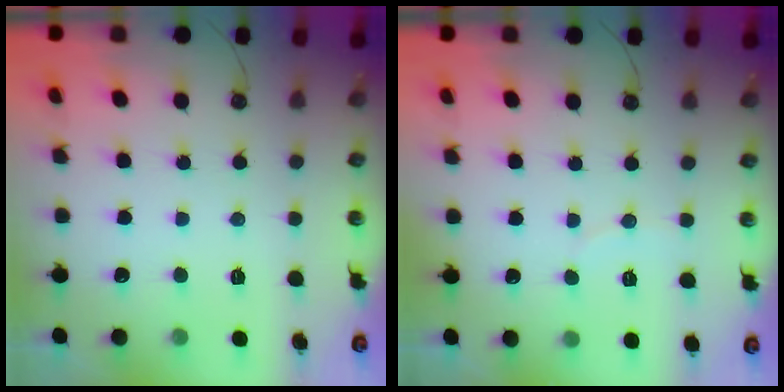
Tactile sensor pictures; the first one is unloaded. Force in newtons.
{"total": 2.5, "press": 2.5, "slide": 0.3}